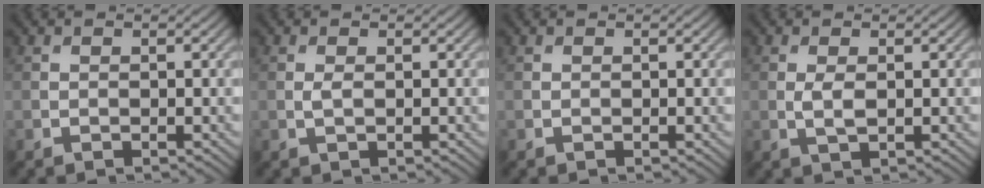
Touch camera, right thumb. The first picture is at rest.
{"total": 1.0, "force": [0.1, 0.3, 0.9], "torque": [-0.024, -0.002, 0.001]}
{"total": 0.0}
{"total": 1.9, "force": [0.1, 0.7, 1.7], "torque": [-0.044, -0.002, 0.004]}